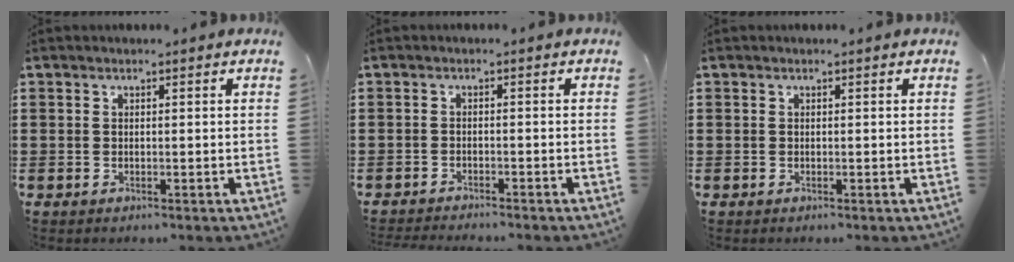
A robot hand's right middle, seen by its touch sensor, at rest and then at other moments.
{"total": 1.9, "force": [-1.9, 0.0, 0.0], "torque": [-0.004, 0.001, -0.041]}
{"total": 0.0}